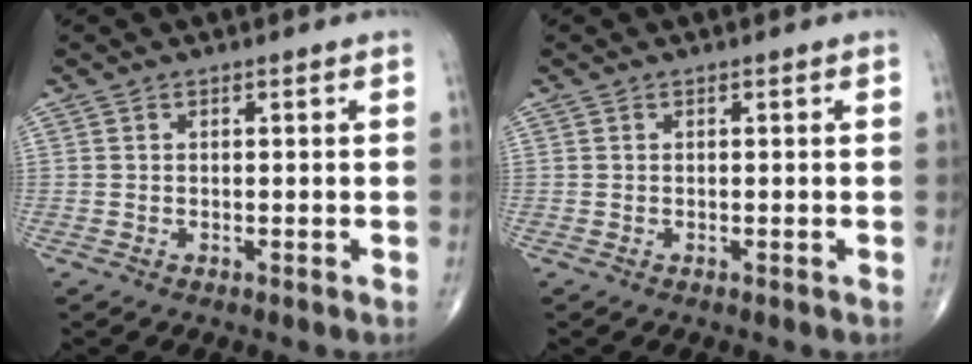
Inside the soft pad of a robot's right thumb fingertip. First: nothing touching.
{"total": 0.0}